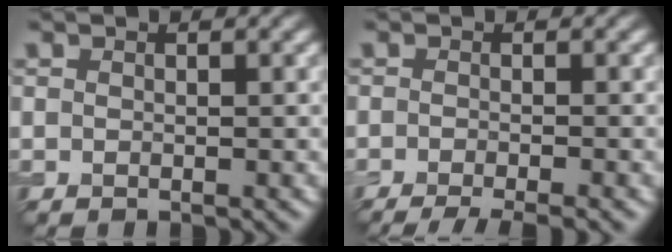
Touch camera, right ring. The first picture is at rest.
{"total": 4.7, "force": [-3.2, 1.1, 3.4], "torque": [-0.036, -0.005, -0.050]}